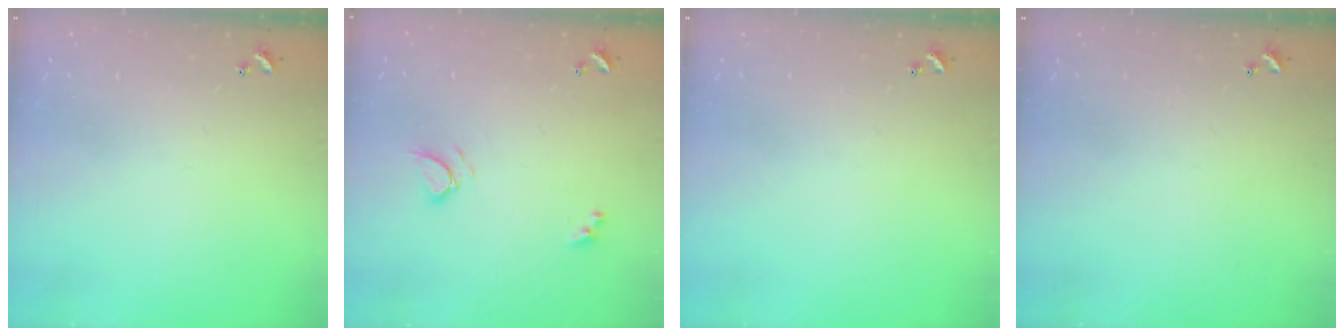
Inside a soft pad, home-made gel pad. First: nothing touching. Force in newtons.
{"total": 4.6, "press": 4.6, "slide": 0.6}
{"total": 0.0}
{"total": 0.0}